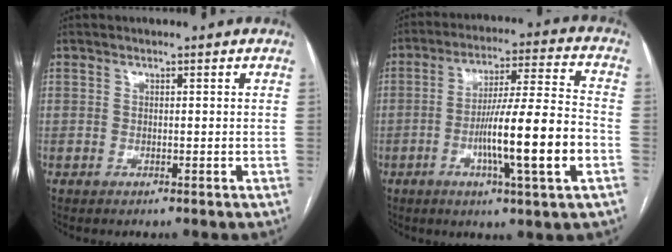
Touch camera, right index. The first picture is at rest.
{"total": 14.9, "force": [-4.1, -0.2, 14.3], "torque": [-0.242, -0.002, -0.070]}